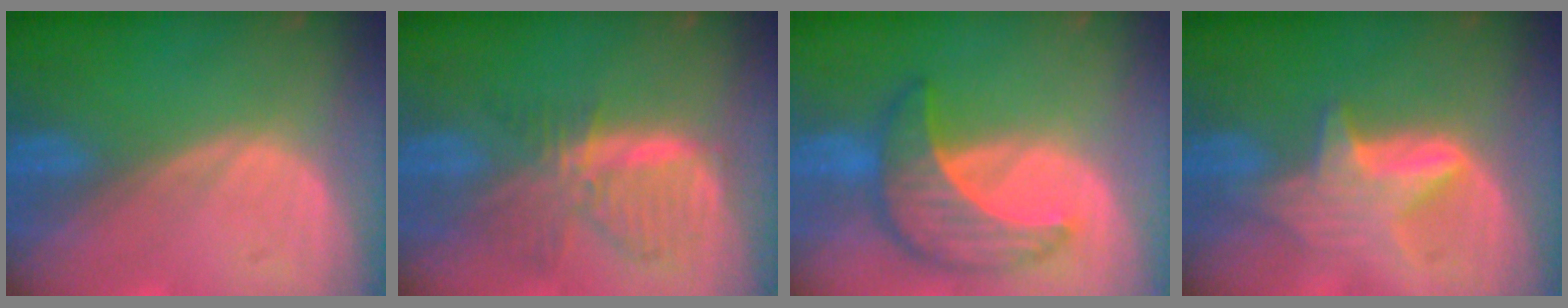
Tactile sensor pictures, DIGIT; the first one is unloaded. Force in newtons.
{"total": 8.3, "press": 7.2, "slide": 4.0}
{"total": 8.4, "press": 8.4, "slide": 0.7}
{"total": 6.0, "press": 5.9, "slide": 1.1}